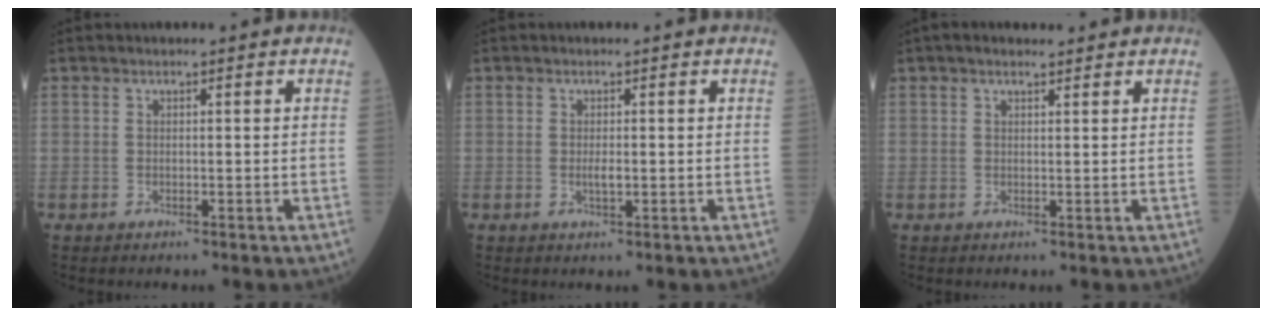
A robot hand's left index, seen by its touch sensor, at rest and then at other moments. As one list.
[{"total": 1.3, "force": [0.0, 0.3, 1.2], "torque": [-0.028, -0.003, 0.001]}, {"total": 2.7, "force": [2.1, 0.7, 1.4], "torque": [-0.027, 0.019, 0.034]}]